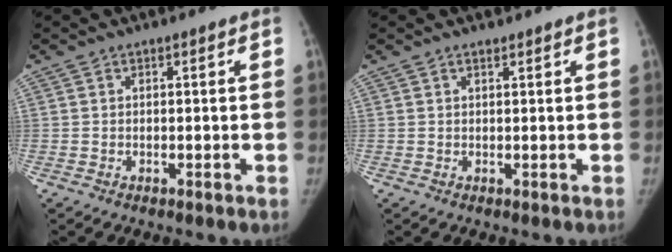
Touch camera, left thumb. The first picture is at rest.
{"total": 0.8, "force": [0.7, 0.2, 0.3], "torque": [-0.008, -0.005, 0.012]}